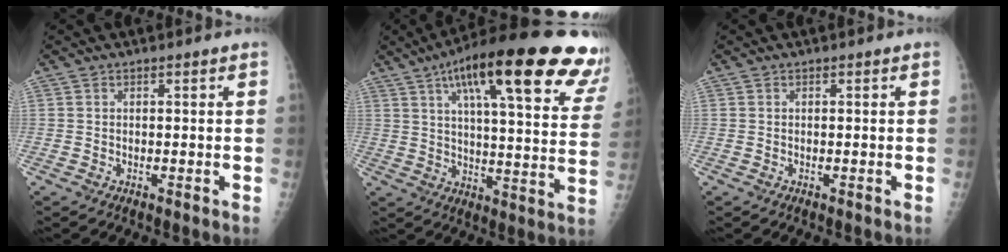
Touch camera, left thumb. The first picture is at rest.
{"total": 30.1, "force": [17.5, 7.2, 23.4], "torque": [-0.295, -0.020, 0.240]}
{"total": 0.0}